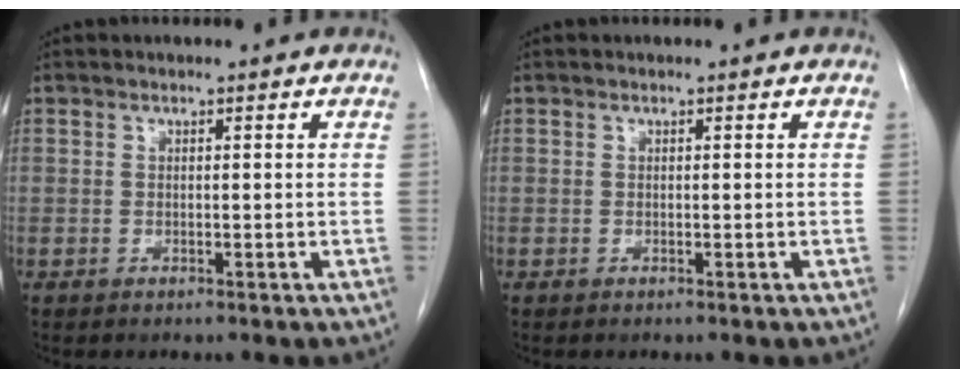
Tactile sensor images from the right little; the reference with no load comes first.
{"total": 0.0}